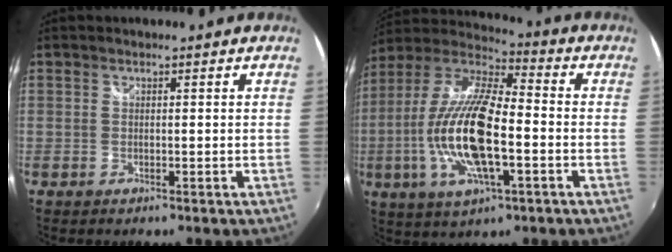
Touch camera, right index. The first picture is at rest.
{"total": 19.4, "force": [-4.0, 6.3, 17.9], "torque": [-0.358, -0.010, -0.081]}